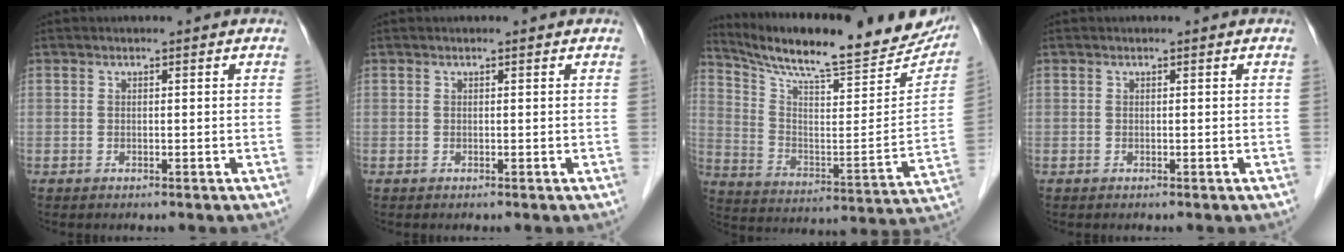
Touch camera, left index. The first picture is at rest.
{"total": 0.0}
{"total": 25.8, "force": [22.8, 4.0, 11.3], "torque": [-0.187, -0.054, 0.321]}
{"total": 0.0}